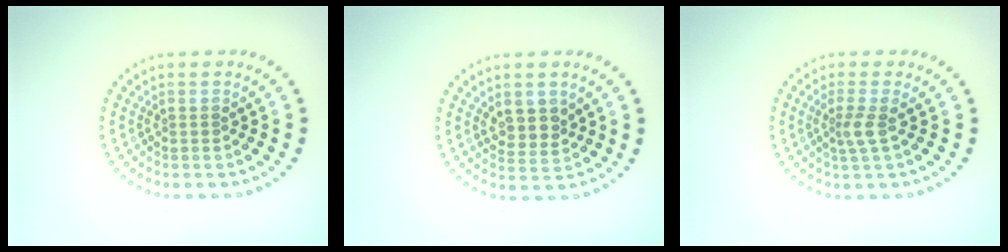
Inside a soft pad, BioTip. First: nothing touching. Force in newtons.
{"total": 2.4, "press": 2.2, "slide": 1.0}
{"total": 1.9, "press": 1.4, "slide": 1.3}